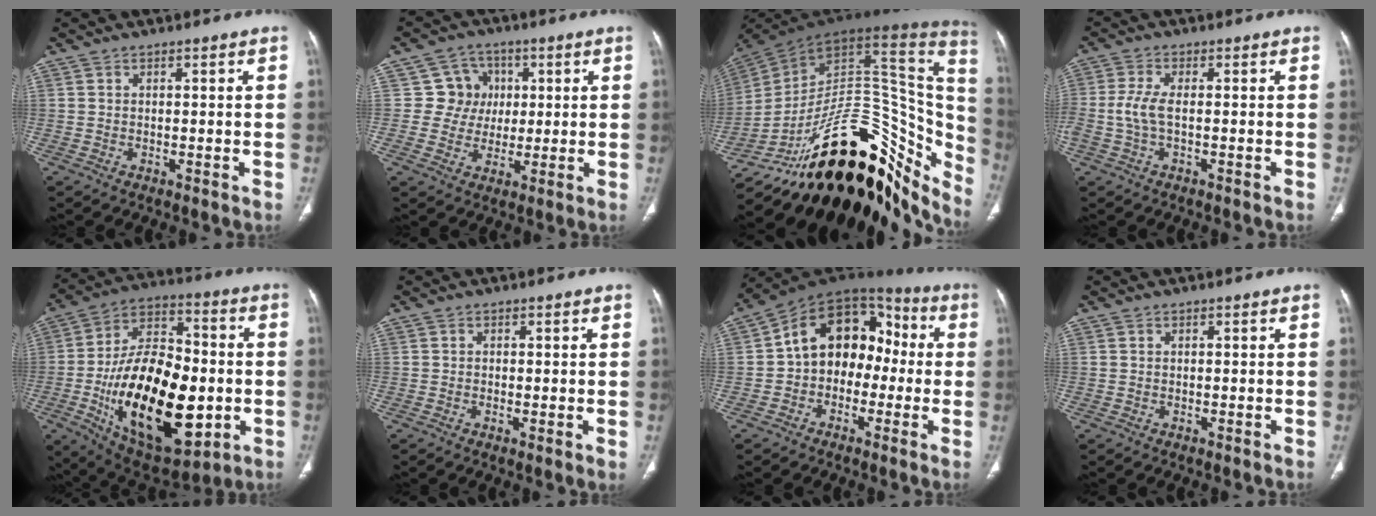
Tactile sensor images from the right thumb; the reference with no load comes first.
{"total": 7.5, "force": [1.4, 7.3, 1.1], "torque": [0.030, 0.010, 0.017]}
{"total": 38.0, "force": [-16.8, 20.3, 27.4], "torque": [-0.279, 0.081, -0.238]}
{"total": 4.4, "force": [-0.5, 1.7, 4.1], "torque": [-0.117, 0.002, -0.016]}
{"total": 30.5, "force": [-5.9, 16.0, 25.3], "torque": [-0.417, 0.005, -0.075]}
{"total": 1.5, "force": [-0.1, 0.5, 1.4], "torque": [-0.028, -0.005, -0.003]}
{"total": 15.2, "force": [-0.5, 11.3, 10.2], "torque": [-0.107, 0.056, -0.026]}
{"total": 0.0}